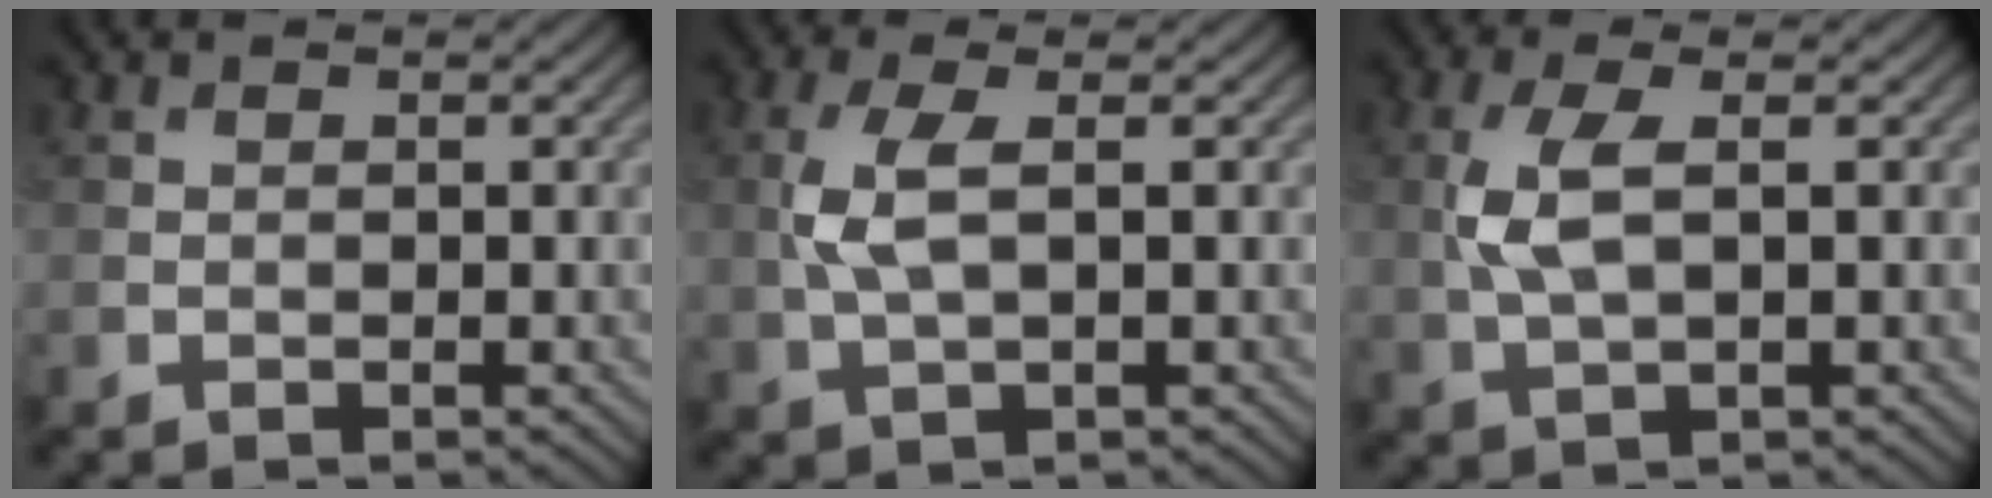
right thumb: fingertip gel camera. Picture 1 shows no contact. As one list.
[{"total": 4.6, "force": [0.5, 1.5, 4.3], "torque": [-0.113, 0.005, 0.009]}, {"total": 5.1, "force": [0.6, 1.9, 4.7], "torque": [-0.119, 0.004, 0.011]}]